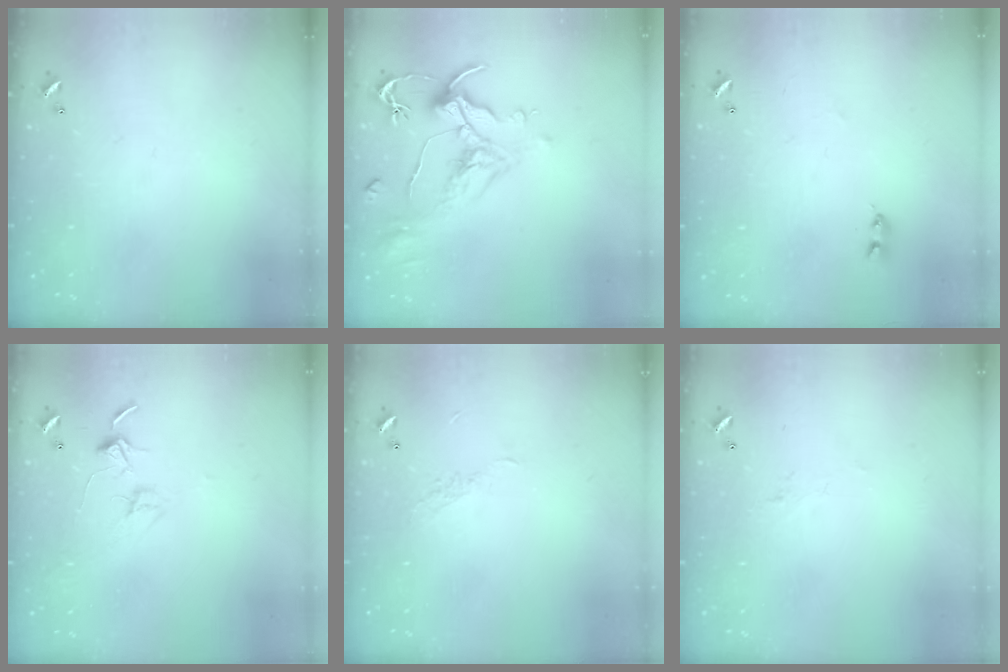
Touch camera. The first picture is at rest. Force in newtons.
{"total": 1.6, "press": 0.7, "slide": 1.5}
{"total": 2.2, "press": 2.1, "slide": 0.6}
{"total": 2.8, "press": 2.8, "slide": 0.2}
{"total": 5.6, "press": 5.6, "slide": 0.7}
{"total": 1.5, "press": 1.3, "slide": 0.6}